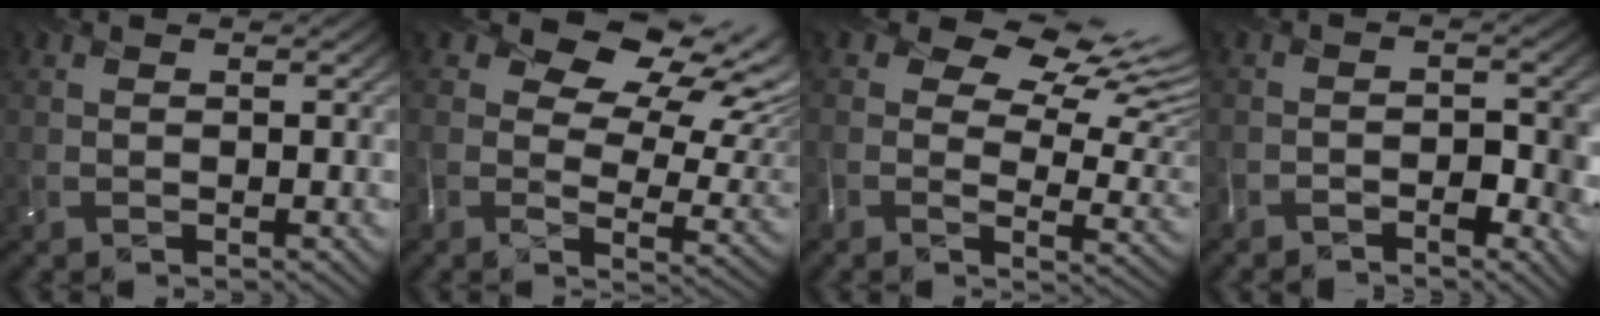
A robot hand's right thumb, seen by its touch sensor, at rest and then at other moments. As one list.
[{"total": 12.2, "force": [6.6, 6.7, 7.8], "torque": [-0.130, 0.010, 0.107]}, {"total": 10.9, "force": [6.3, 5.2, 7.2], "torque": [-0.123, 0.008, 0.103]}, {"total": 3.3, "force": [-2.8, 0.9, 1.6], "torque": [-0.009, -0.001, -0.042]}]